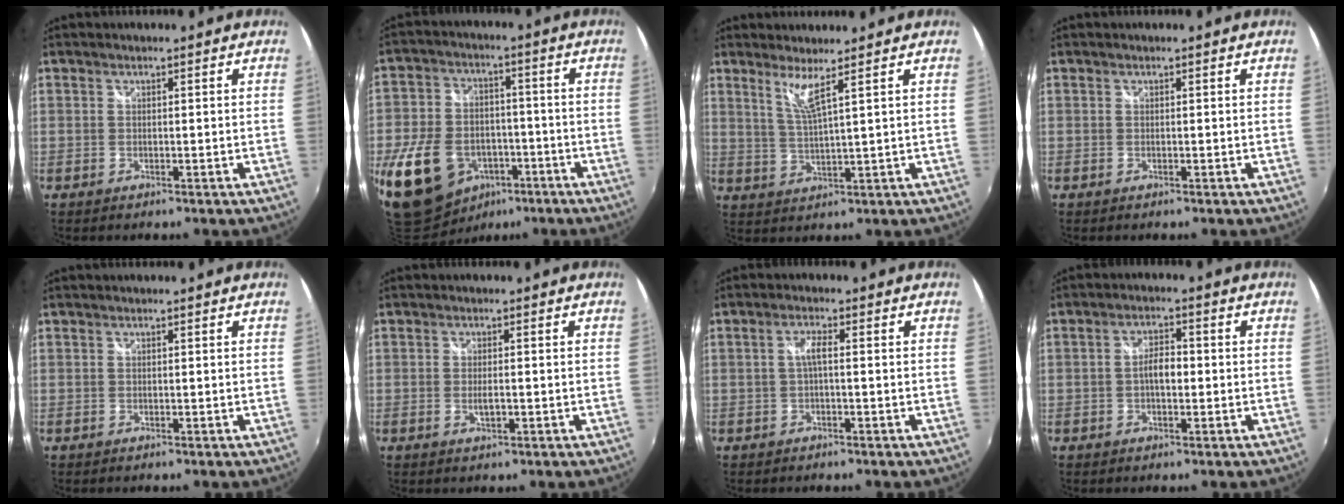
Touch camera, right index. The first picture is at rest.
{"total": 17.1, "force": [-7.5, 12.4, 9.0], "torque": [-0.215, 0.006, -0.108]}
{"total": 4.2, "force": [2.8, -0.8, 3.0], "torque": [-0.064, -0.011, 0.055]}
{"total": 0.0}
{"total": 0.0}
{"total": 2.2, "force": [-0.5, 0.8, 2.0], "torque": [-0.036, -0.004, -0.007]}
{"total": 2.3, "force": [-0.2, 0.3, 2.3], "torque": [-0.045, 0.005, -0.004]}
{"total": 3.8, "force": [-0.5, 1.8, 3.3], "torque": [-0.061, 0.008, -0.010]}